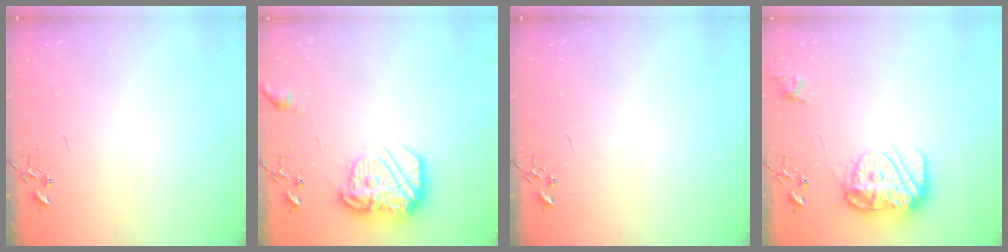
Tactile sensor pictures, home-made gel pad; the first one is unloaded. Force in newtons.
{"total": 17.4, "press": 17.4, "slide": 1.3}
{"total": 0.0}
{"total": 14.7, "press": 14.7, "slide": 1.0}